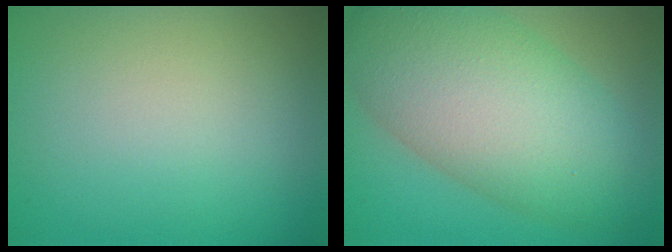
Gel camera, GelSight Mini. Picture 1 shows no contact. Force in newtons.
{"total": 11.5, "press": 11.4, "slide": 0.3}